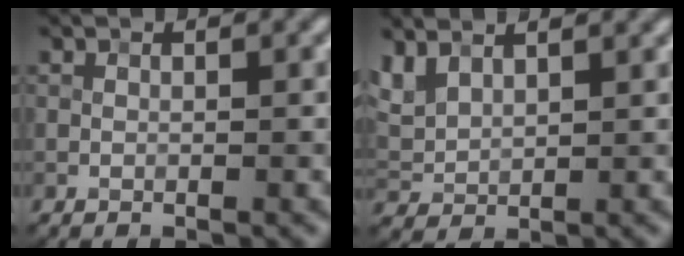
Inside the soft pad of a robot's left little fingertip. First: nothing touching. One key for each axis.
{"total": 3.8, "fx": 2.7, "fy": 1.8, "fz": 1.9, "tx": -0.056, "ty": 0.010, "tz": 0.059}